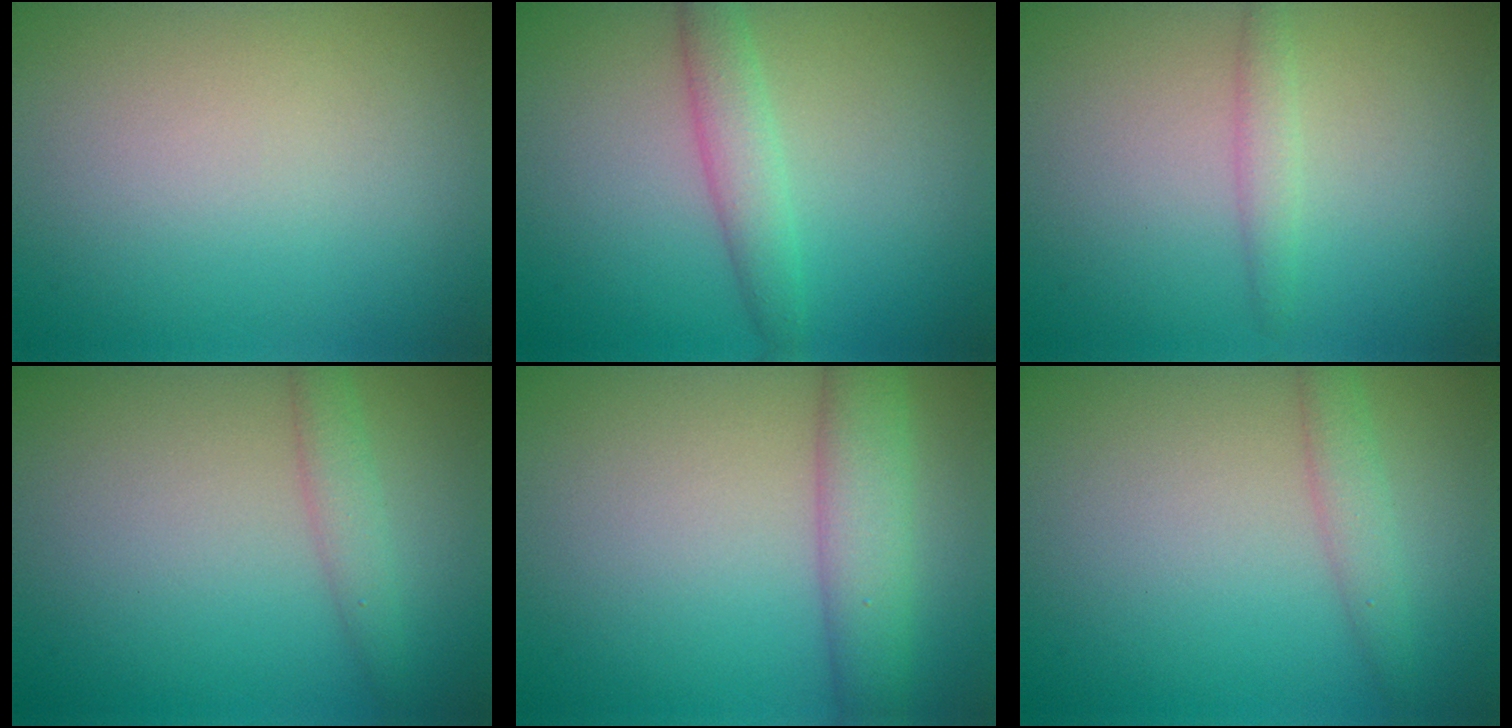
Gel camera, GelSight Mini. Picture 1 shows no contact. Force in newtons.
{"total": 2.6, "press": 2.6, "slide": 0.0}
{"total": 1.4, "press": 1.4, "slide": 0.0}
{"total": 1.9, "press": 1.9, "slide": 0.1}
{"total": 4.5, "press": 4.5, "slide": 0.2}
{"total": 1.9, "press": 1.9, "slide": 0.1}